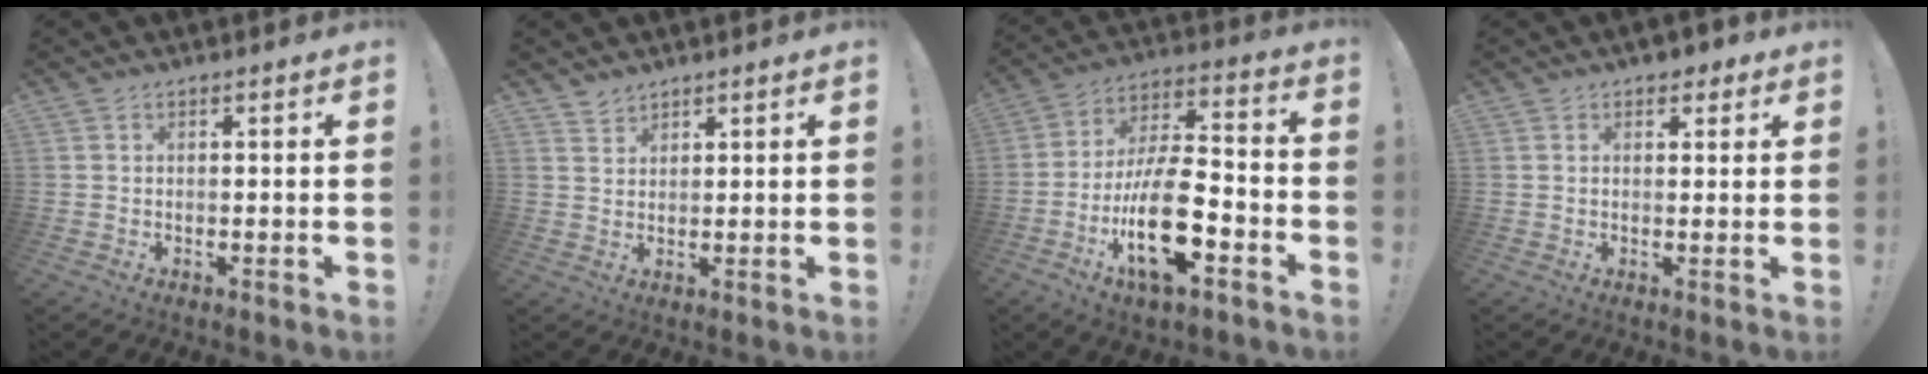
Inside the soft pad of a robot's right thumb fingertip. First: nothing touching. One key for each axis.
{"total": 2.8, "fx": 2.6, "fy": 1.1, "fz": 0.1, "tx": 0.005, "ty": -0.020, "tz": 0.048}
{"total": 20.2, "fx": -7.7, "fy": 8.2, "fz": 16.8, "tx": -0.313, "ty": 0.042, "tz": -0.124}
{"total": 3.2, "fx": 1.9, "fy": 2.0, "fz": 1.7, "tx": -0.008, "ty": -0.007, "tz": 0.030}